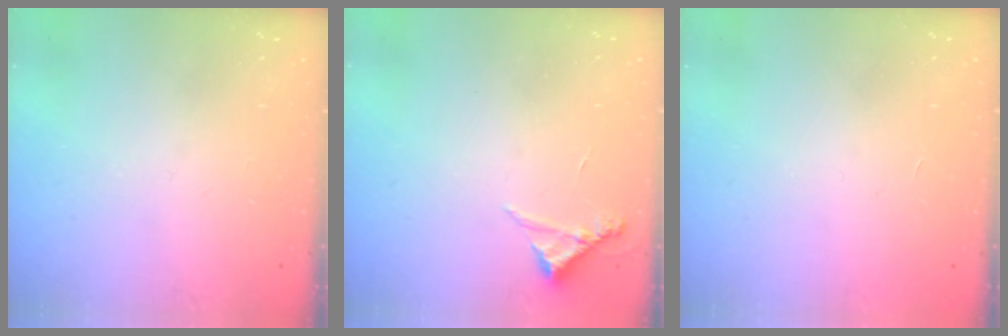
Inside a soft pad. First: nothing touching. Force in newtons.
{"total": 4.5, "press": 4.5, "slide": 0.3}
{"total": 1.6, "press": 1.6, "slide": 0.1}